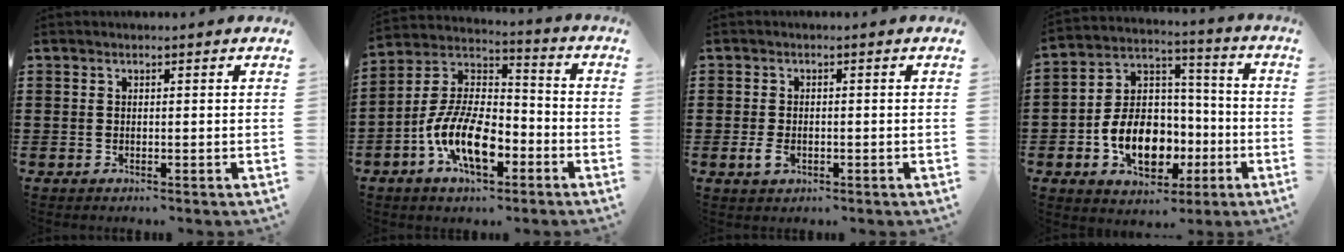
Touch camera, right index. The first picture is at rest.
{"total": 12.0, "force": [-5.5, 5.5, 9.2], "torque": [-0.210, -0.001, -0.106]}
{"total": 2.3, "force": [-0.8, 1.2, 1.7], "torque": [-0.048, -0.008, -0.018]}
{"total": 12.0, "force": [-4.2, 8.2, 7.7], "torque": [-0.164, 0.013, -0.072]}